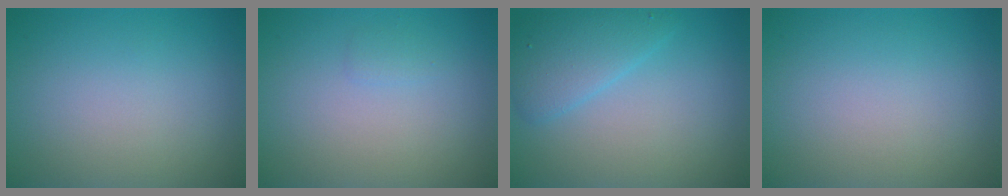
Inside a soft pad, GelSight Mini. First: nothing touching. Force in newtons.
{"total": 0.6, "press": 0.6, "slide": 0.0}
{"total": 3.1, "press": 3.1, "slide": 0.0}
{"total": 0.0}